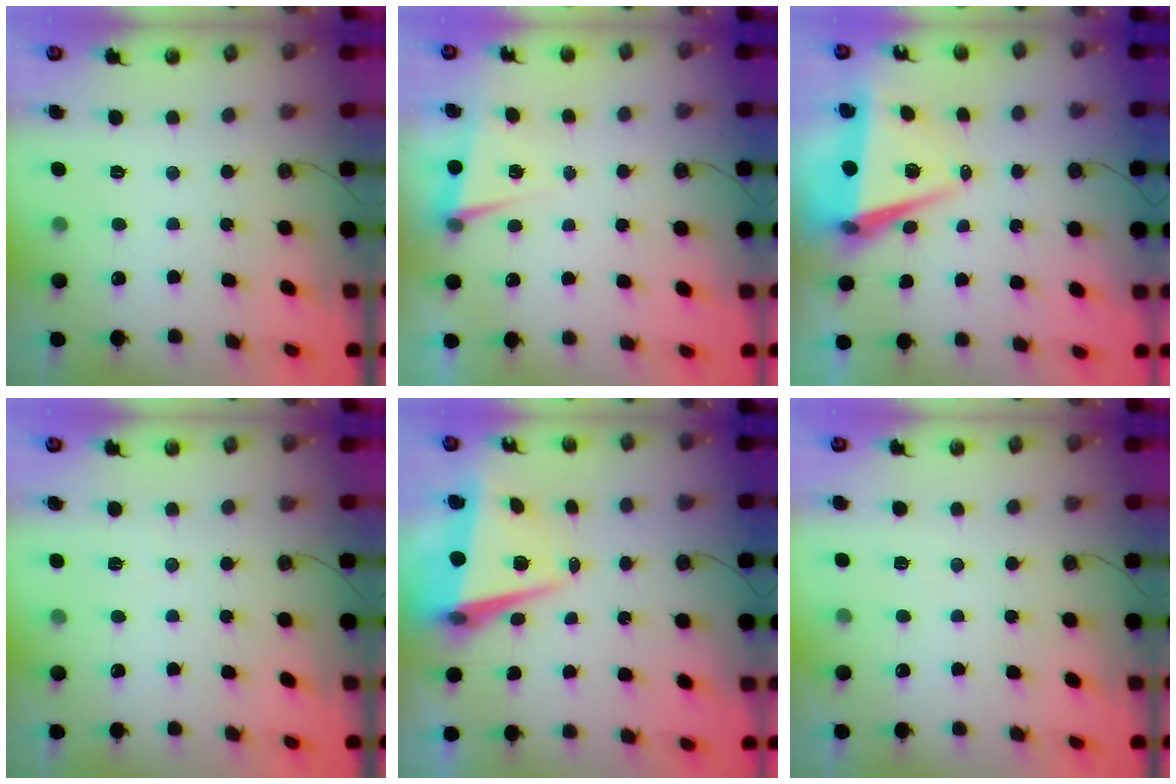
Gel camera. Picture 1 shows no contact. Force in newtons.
{"total": 2.5, "press": 1.8, "slide": 1.8}
{"total": 7.2, "press": 5.7, "slide": 4.4}
{"total": 4.9, "press": 3.8, "slide": 3.1}
{"total": 6.8, "press": 6.4, "slide": 2.5}
{"total": 5.1, "press": 5.0, "slide": 0.6}